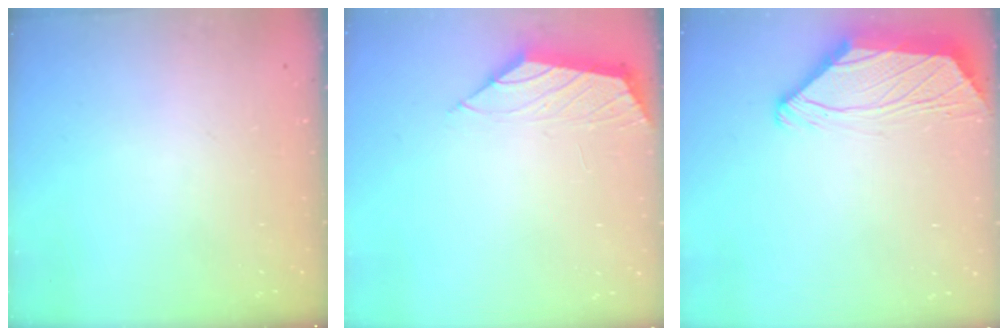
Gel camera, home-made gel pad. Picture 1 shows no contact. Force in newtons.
{"total": 0.8, "press": 0.7, "slide": 0.4}
{"total": 2.0, "press": 2.0, "slide": 0.6}